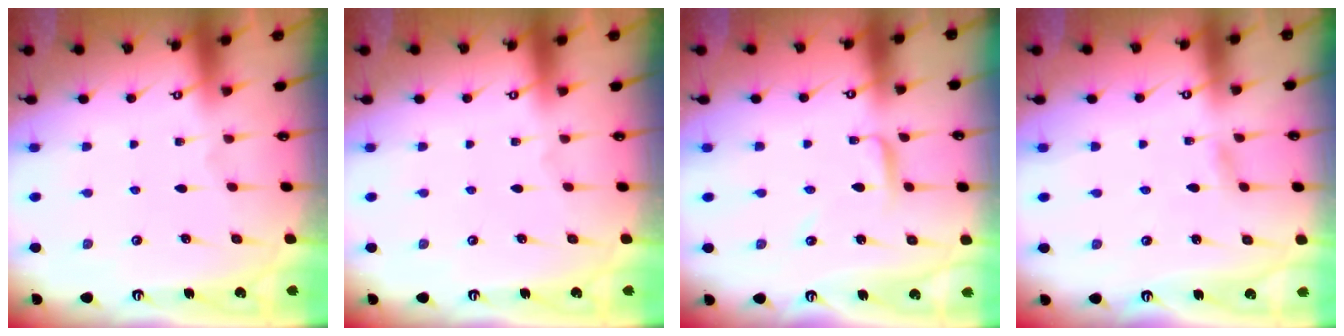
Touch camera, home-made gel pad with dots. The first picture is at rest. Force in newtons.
{"total": 0.0}
{"total": 3.2, "press": 3.2, "slide": 0.0}
{"total": 2.8, "press": 2.8, "slide": 0.4}